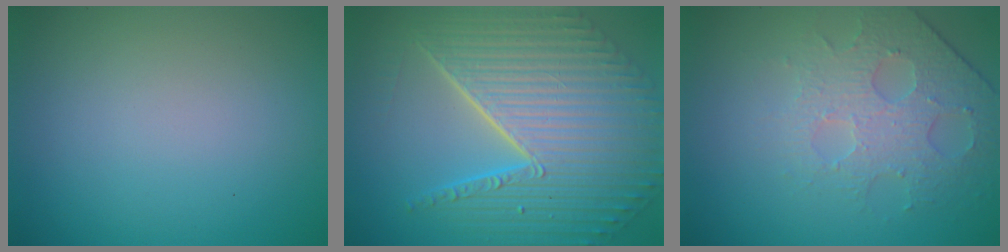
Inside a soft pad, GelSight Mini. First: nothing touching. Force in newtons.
{"total": 11.2, "press": 7.4, "slide": 8.5}
{"total": 4.5, "press": 3.3, "slide": 3.0}